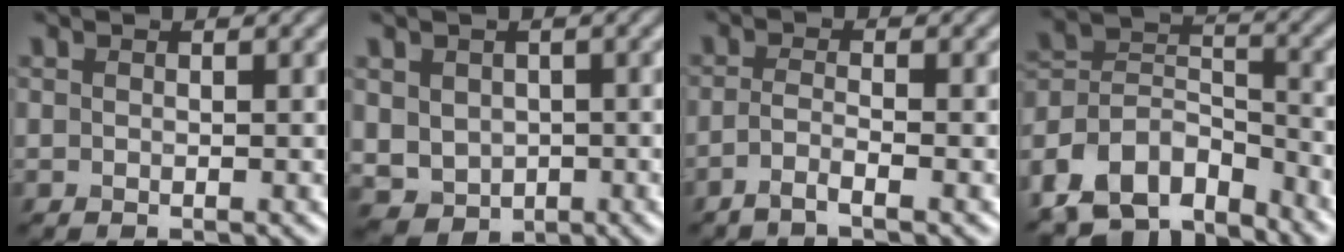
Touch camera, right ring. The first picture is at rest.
{"total": 4.1, "force": [-0.2, 3.7, 1.9], "torque": [-0.042, -0.008, 0.004]}
{"total": 1.9, "force": [-1.2, 0.4, 1.4], "torque": [-0.028, -0.001, -0.034]}
{"total": 9.1, "force": [-6.7, 5.0, 3.6], "torque": [-0.068, 0.012, -0.128]}